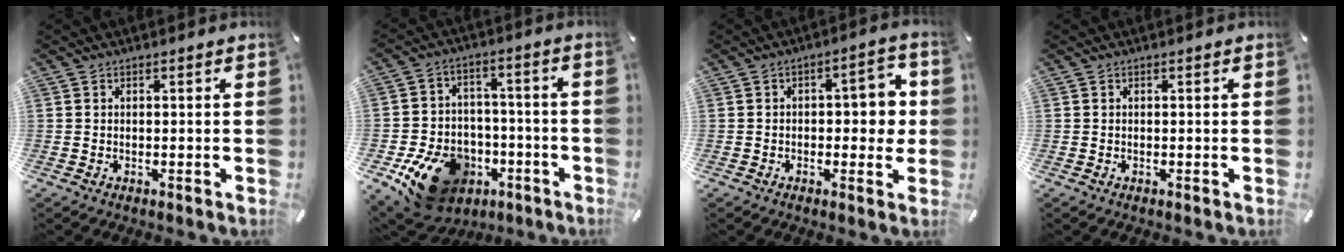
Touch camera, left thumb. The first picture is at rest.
{"total": 16.2, "force": [-8.0, 11.7, 7.9], "torque": [-0.125, 0.050, -0.123]}
{"total": 7.3, "force": [-0.1, 4.0, 6.2], "torque": [-0.064, 0.001, -0.012]}
{"total": 0.0}